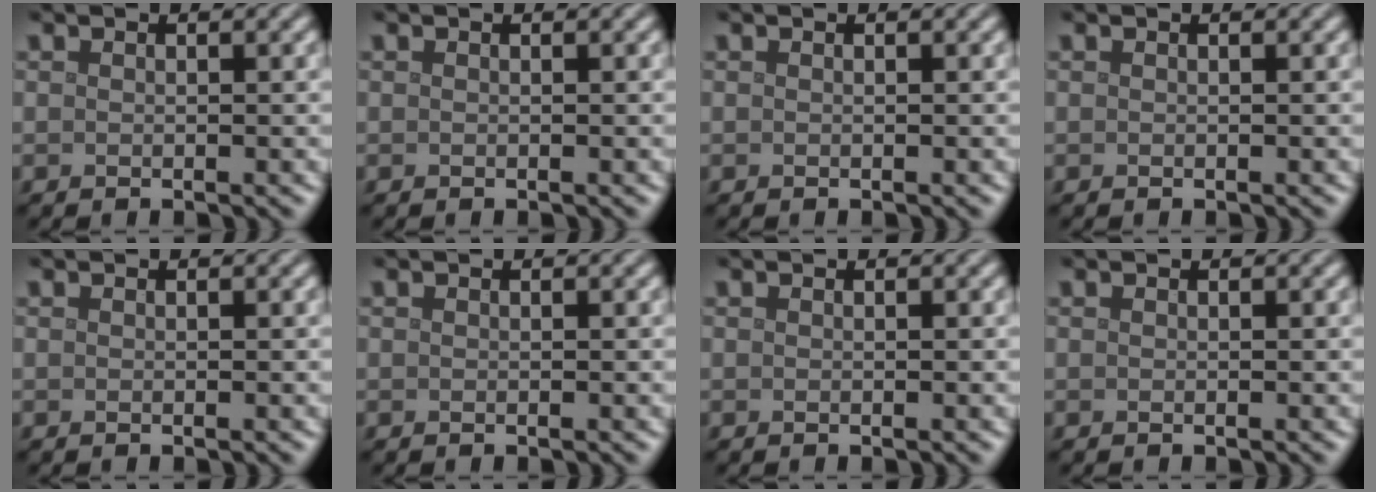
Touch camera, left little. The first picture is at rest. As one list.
[{"total": 0.0}, {"total": 0.0}, {"total": 0.0}, {"total": 0.0}, {"total": 0.0}, {"total": 0.0}, {"total": 0.0}]